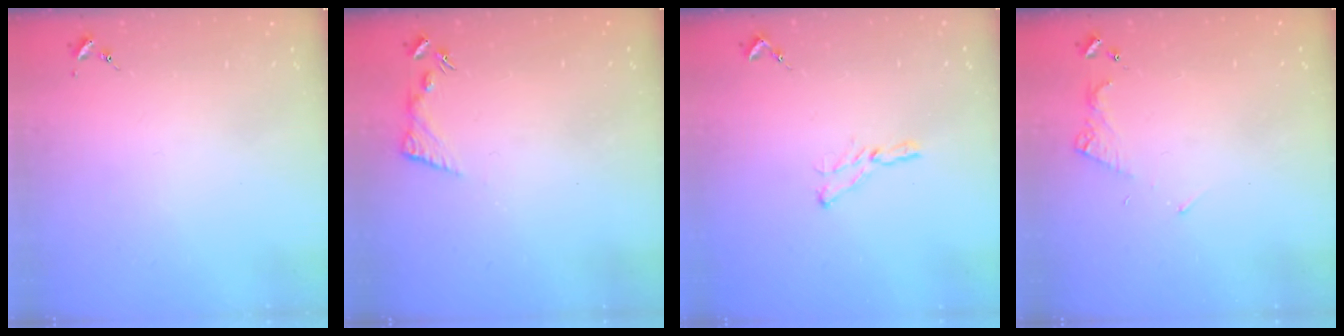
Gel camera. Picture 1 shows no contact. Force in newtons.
{"total": 6.4, "press": 6.3, "slide": 0.7}
{"total": 5.5, "press": 5.5, "slide": 0.5}
{"total": 4.9, "press": 4.9, "slide": 0.5}